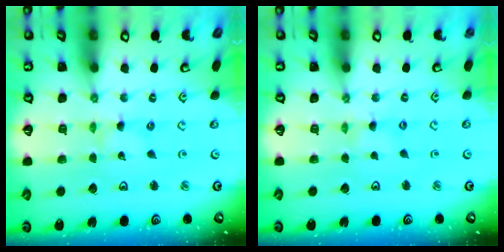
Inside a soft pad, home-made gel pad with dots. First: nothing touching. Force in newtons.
{"total": 0.0}